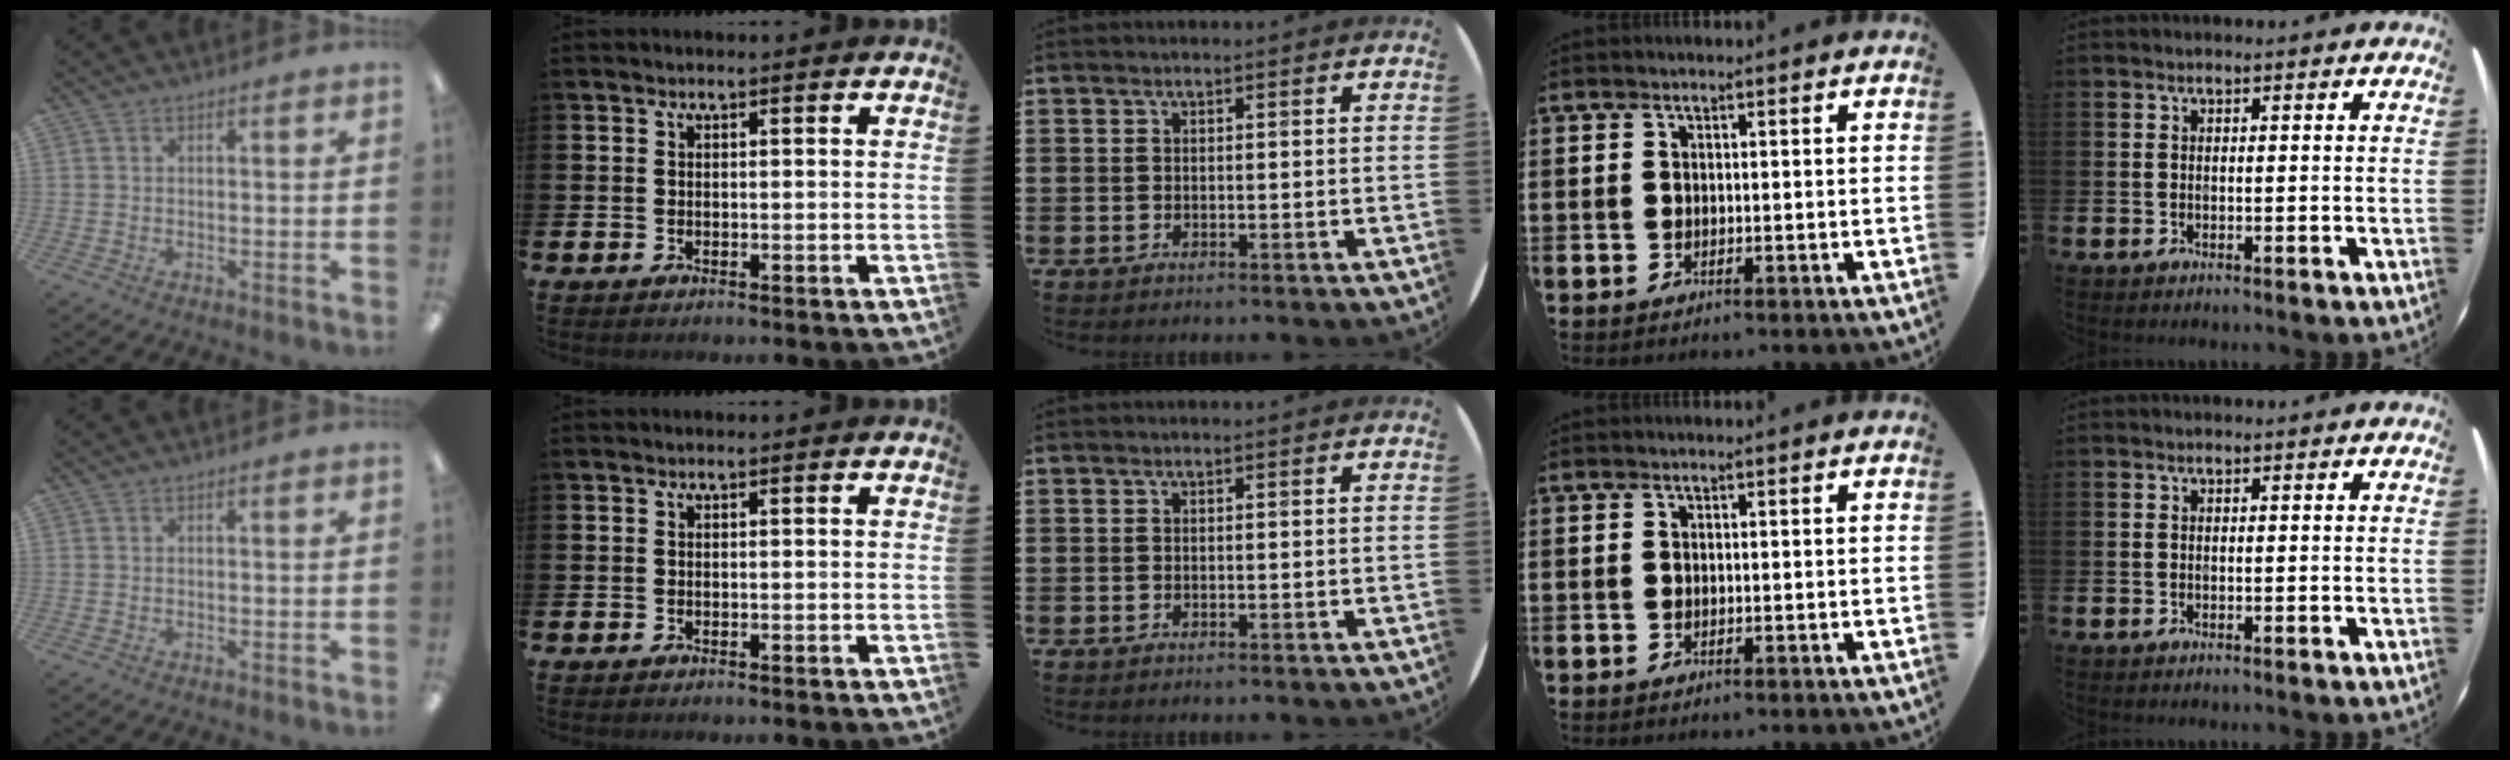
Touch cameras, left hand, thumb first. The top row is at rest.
{}